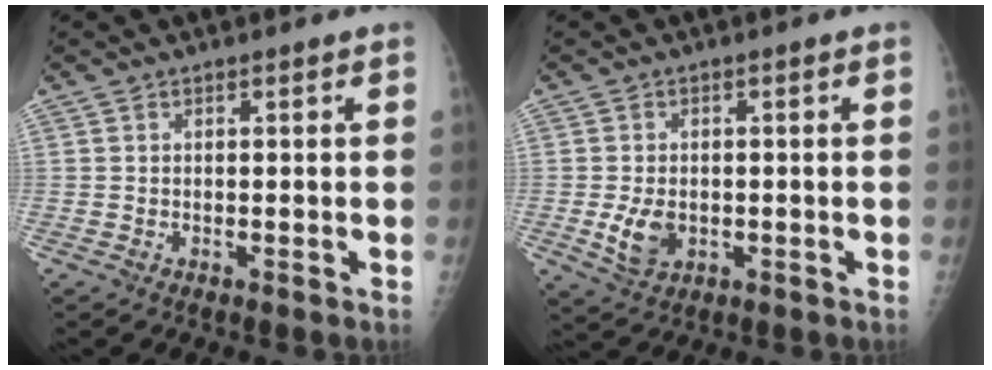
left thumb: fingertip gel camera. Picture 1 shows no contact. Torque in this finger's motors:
{"motor_torque": [-0.32, 0.43, 0.59, 0.05, 0.07]}